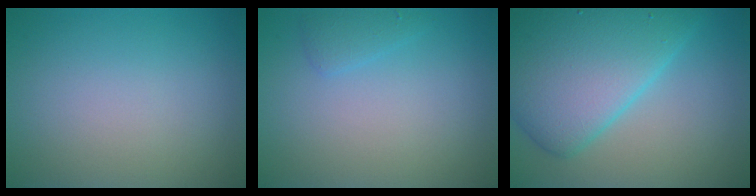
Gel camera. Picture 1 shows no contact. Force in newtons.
{"total": 1.2, "press": 1.2, "slide": 0.1}
{"total": 9.6, "press": 9.6, "slide": 0.4}